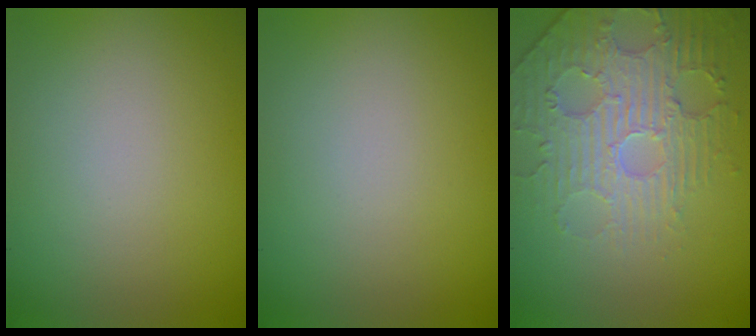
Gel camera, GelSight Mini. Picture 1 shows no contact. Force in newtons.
{"total": 0.0}
{"total": 4.7, "press": 4.0, "slide": 2.6}